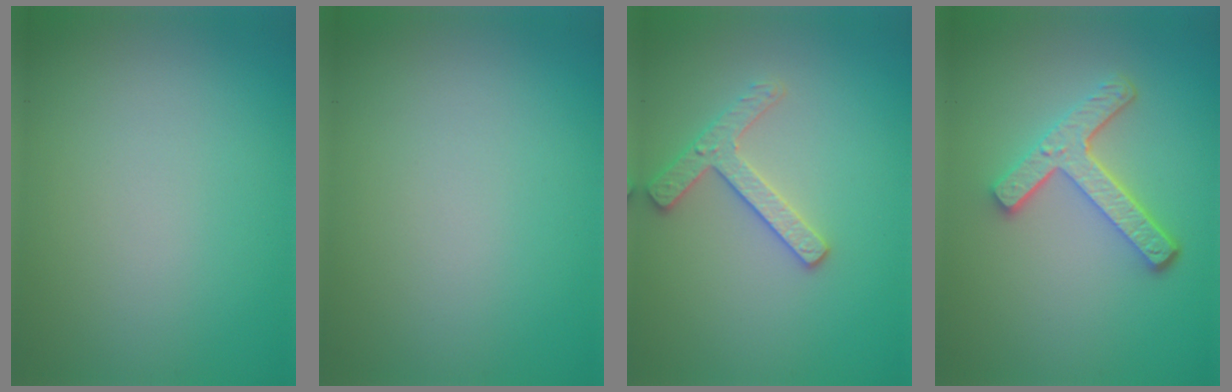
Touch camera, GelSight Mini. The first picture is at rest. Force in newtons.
{"total": 0.0}
{"total": 2.6, "press": 2.6, "slide": 0.3}
{"total": 4.3, "press": 3.3, "slide": 2.8}